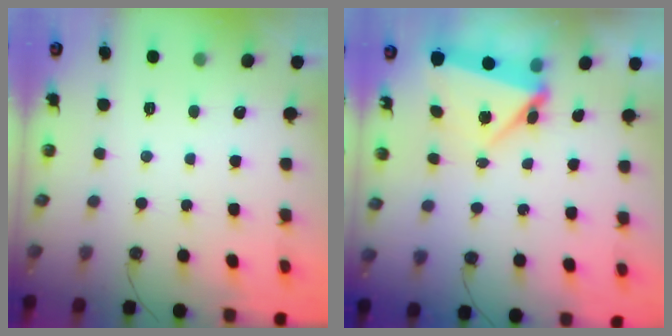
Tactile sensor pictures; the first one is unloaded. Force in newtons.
{"total": 10.5, "press": 4.6, "slide": 9.4}